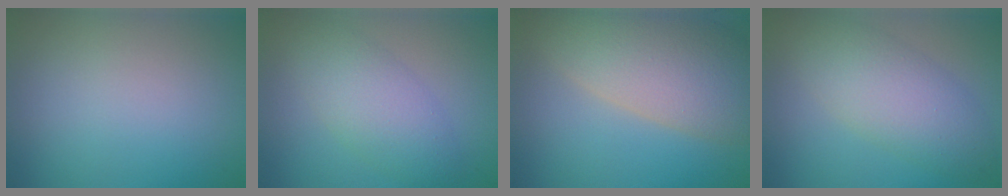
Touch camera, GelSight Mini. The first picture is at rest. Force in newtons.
{"total": 4.6, "press": 4.6, "slide": 0.2}
{"total": 9.7, "press": 9.6, "slide": 0.9}
{"total": 5.7, "press": 5.7, "slide": 0.1}